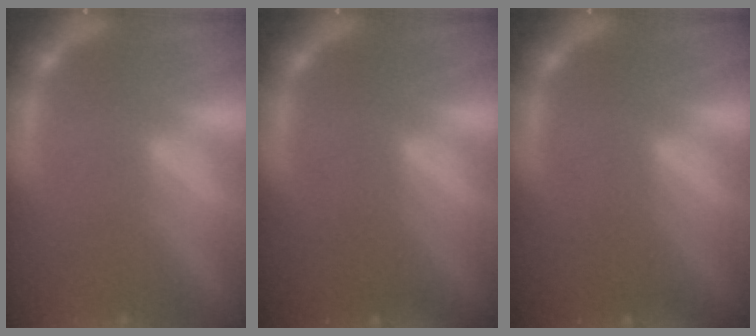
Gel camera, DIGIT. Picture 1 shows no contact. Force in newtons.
{"total": 4.0}
{"total": 4.0}